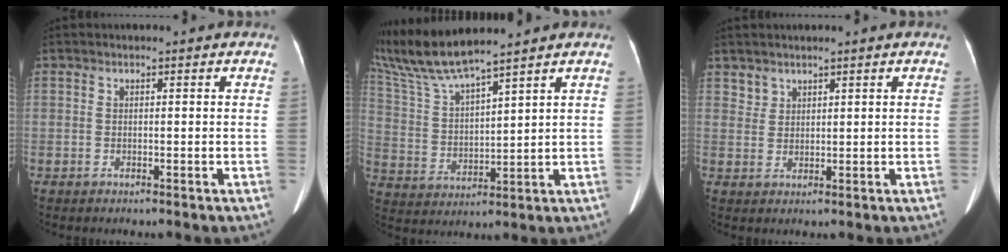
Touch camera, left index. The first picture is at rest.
{"total": 11.3, "force": [10.2, -0.7, 4.8], "torque": [-0.115, 0.010, 0.207]}
{"total": 1.8, "force": [1.6, 0.9, -0.1], "torque": [0.008, 0.007, 0.028]}